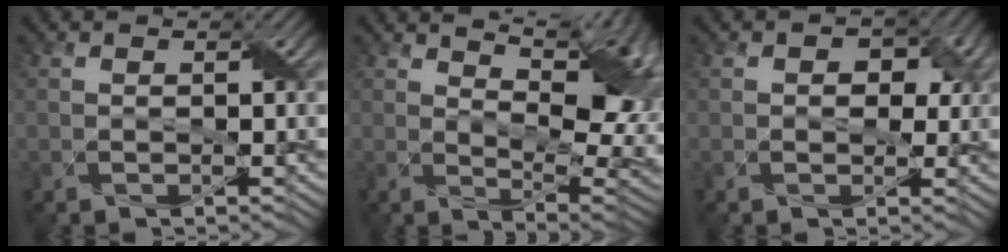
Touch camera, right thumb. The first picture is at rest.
{"total": 13.5, "force": [4.5, 6.3, 11.1], "torque": [-0.156, 0.030, 0.074]}
{"total": 4.3, "force": [0.9, 3.2, 2.6], "torque": [-0.033, -0.007, 0.005]}